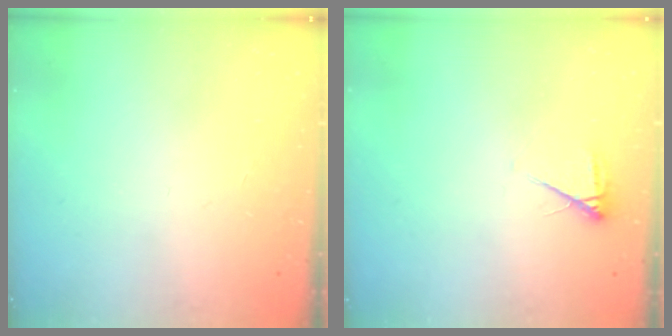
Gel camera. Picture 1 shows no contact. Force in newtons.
{"total": 4.0, "press": 3.9, "slide": 0.5}